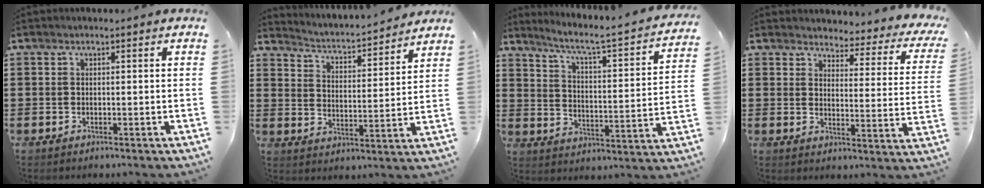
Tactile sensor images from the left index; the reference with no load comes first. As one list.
[{"total": 2.9, "force": [2.8, -0.1, 0.4], "torque": [-0.026, -0.033, 0.038]}, {"total": 4.3, "force": [3.4, -0.2, 2.7], "torque": [-0.074, -0.037, 0.040]}, {"total": 3.3, "force": [3.1, 0.7, 0.8], "torque": [-0.030, -0.029, 0.047]}]